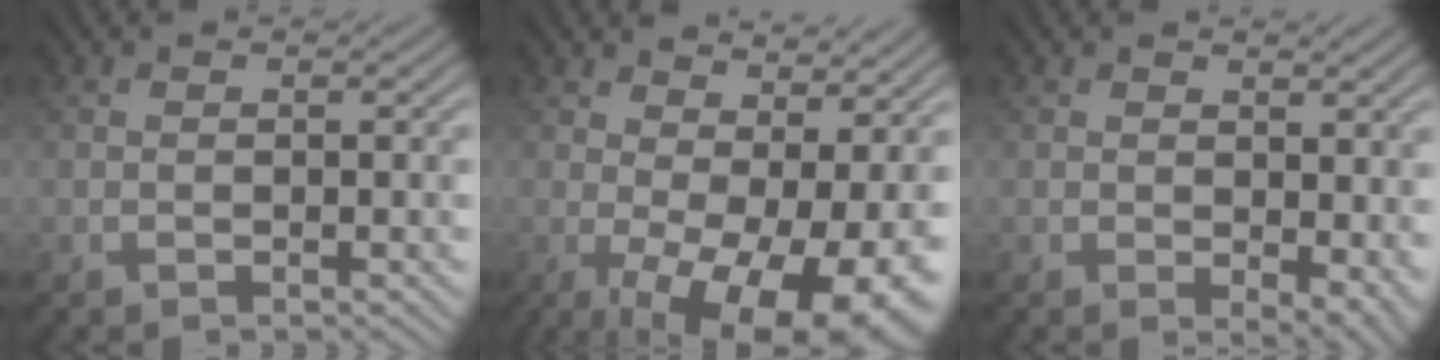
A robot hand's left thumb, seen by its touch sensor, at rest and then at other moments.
{"total": 14.5, "force": [-0.4, 6.4, 13.0], "torque": [-0.173, -0.009, 0.022]}
{"total": 4.6, "force": [0.4, 2.6, 3.8], "torque": [-0.053, -0.011, 0.016]}